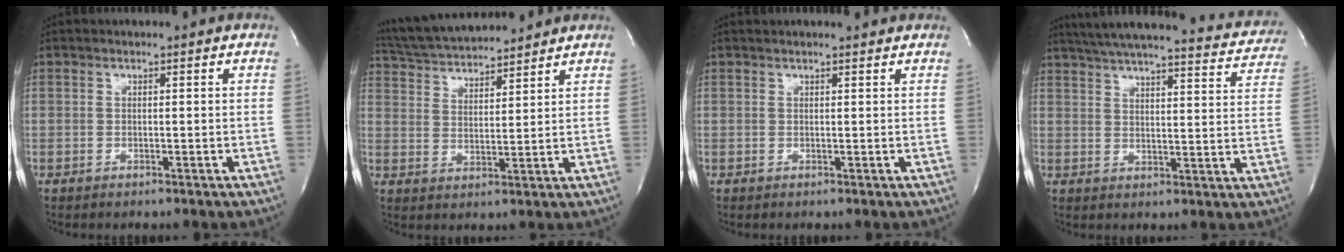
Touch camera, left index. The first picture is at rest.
{"total": 12.8, "force": [12.0, 1.6, 4.2], "torque": [-0.083, 0.026, 0.206]}
{"total": 4.1, "force": [3.9, 0.4, 1.3], "torque": [-0.019, 0.022, 0.043]}
{"total": 27.0, "force": [24.6, 4.0, 10.6], "torque": [-0.172, -0.040, 0.298]}